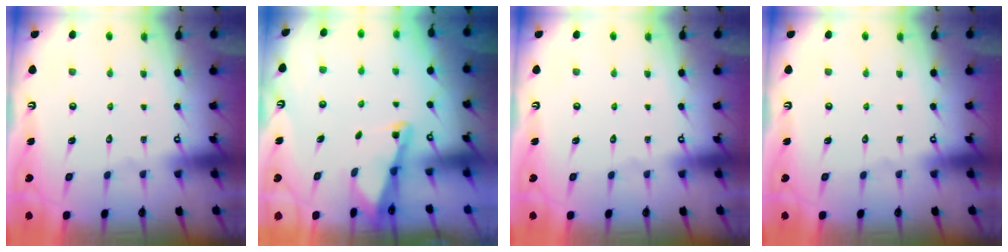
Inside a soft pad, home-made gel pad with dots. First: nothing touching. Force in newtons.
{"total": 2.2, "press": 2.2, "slide": 0.3}
{"total": 0.0}
{"total": 0.0}